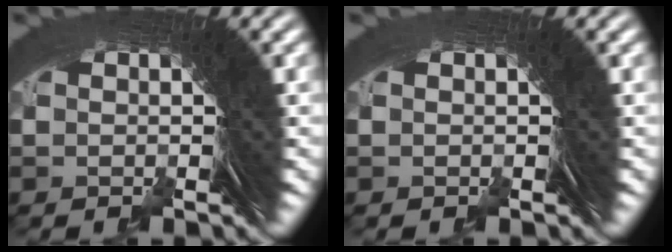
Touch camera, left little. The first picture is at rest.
{"total": 0.0}